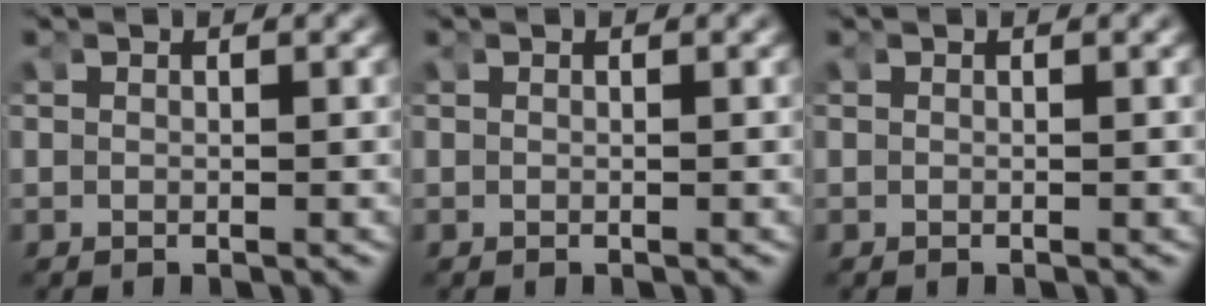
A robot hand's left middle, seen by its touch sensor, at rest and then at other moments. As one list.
[{"total": 0.0}, {"total": 0.0}]